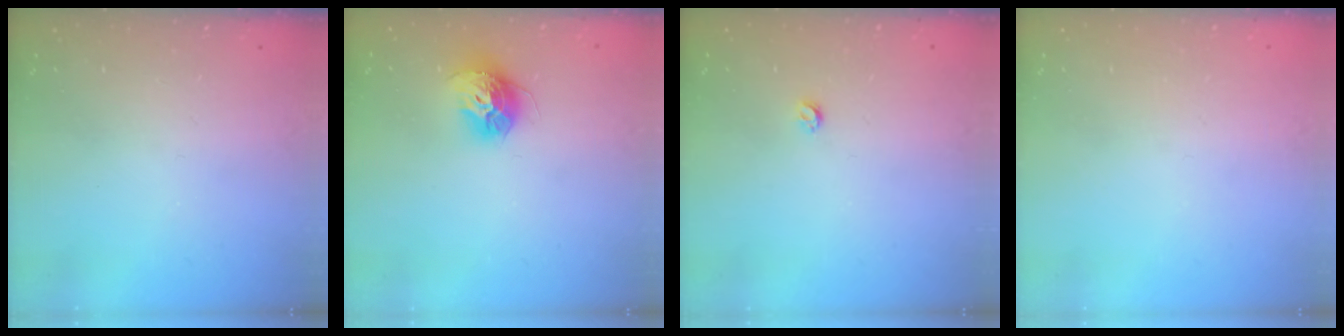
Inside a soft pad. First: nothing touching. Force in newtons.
{"total": 12.0, "press": 11.9, "slide": 1.1}
{"total": 2.9, "press": 2.8, "slide": 0.5}
{"total": 0.7, "press": 0.7, "slide": 0.1}